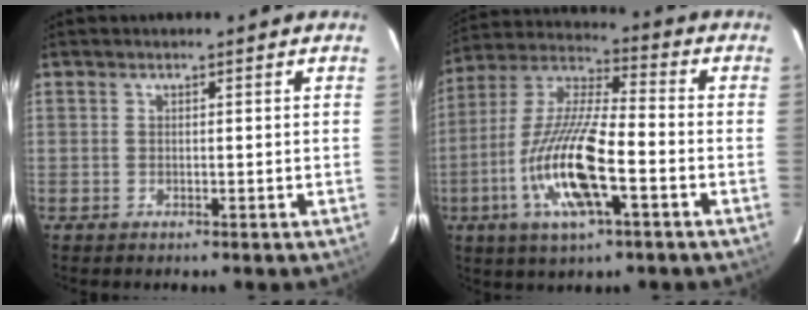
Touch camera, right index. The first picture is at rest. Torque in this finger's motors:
{"motor_torque": [1.63, -0.51, 0.53, 0.21]}